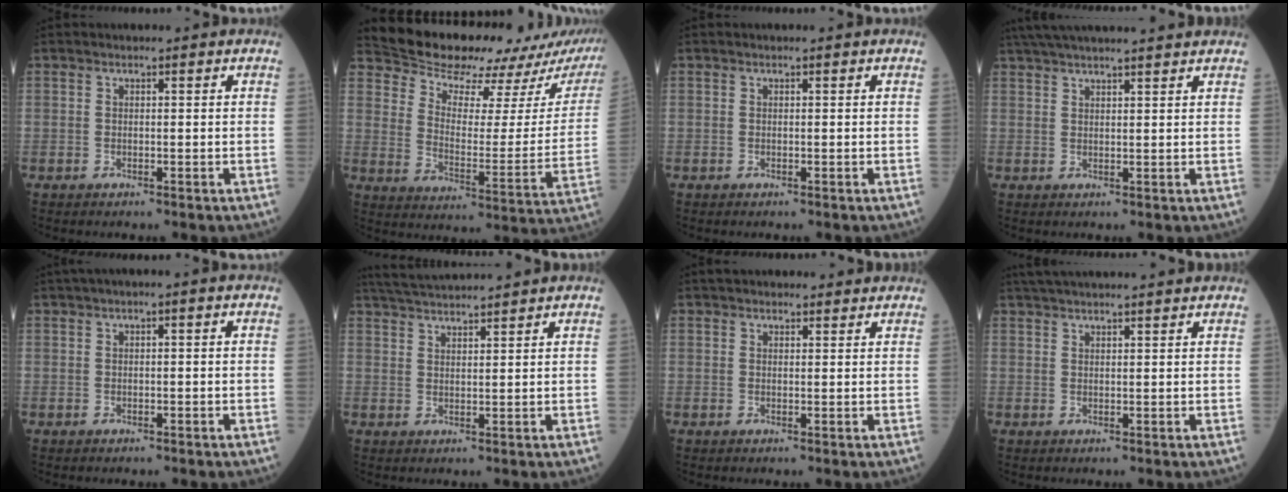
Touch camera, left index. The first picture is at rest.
{"total": 20.7, "force": [19.2, 4.5, 6.1], "torque": [-0.086, -0.060, 0.246]}
{"total": 0.0}
{"total": 13.7, "force": [12.2, 0.5, 6.2], "torque": [-0.111, 0.039, 0.179]}
{"total": 1.3, "force": [0.3, 0.1, 1.3], "torque": [-0.026, 0.012, 0.004]}
{"total": 7.4, "force": [7.0, -0.9, 2.1], "torque": [-0.044, 0.028, 0.121]}
{"total": 5.1, "force": [4.7, 1.5, 1.4], "torque": [-0.010, 0.028, 0.057]}
{"total": 10.0, "force": [9.0, 0.1, 4.4], "torque": [-0.072, 0.035, 0.129]}